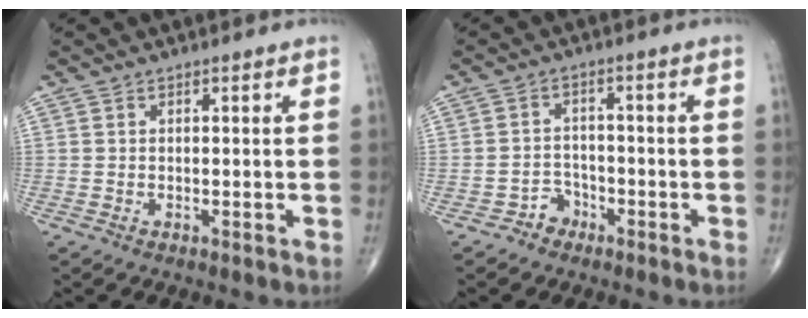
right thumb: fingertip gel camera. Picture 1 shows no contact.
{"total": 3.2, "force": [-2.1, 2.4, 0.2], "torque": [0.011, 0.021, -0.041]}